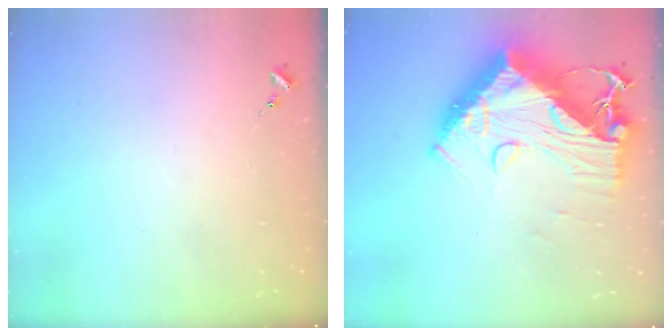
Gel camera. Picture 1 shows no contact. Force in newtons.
{"total": 21.2, "press": 21.1, "slide": 2.0}